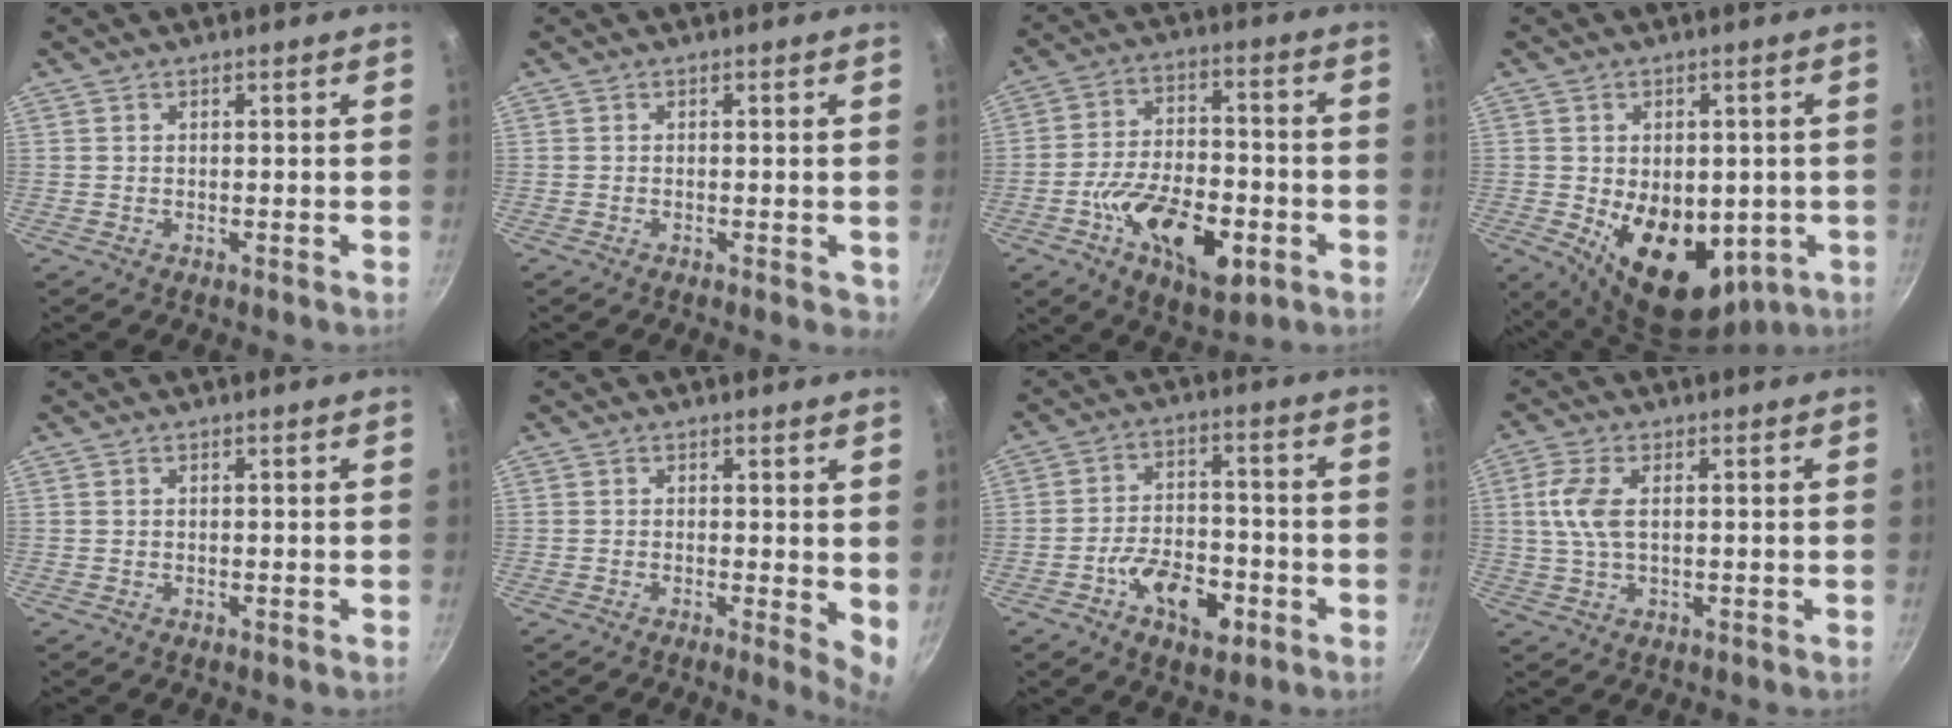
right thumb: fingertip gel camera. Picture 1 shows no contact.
{"total": 2.3, "force": [-0.7, 0.9, 2.0], "torque": [-0.026, -0.005, -0.010]}
{"total": 17.0, "force": [-6.2, 8.8, 13.1], "torque": [-0.197, 0.028, -0.100]}
{"total": 15.9, "force": [-2.8, 10.5, 11.7], "torque": [-0.139, -0.018, -0.018]}
{"total": 0.0}
{"total": 4.5, "force": [0.4, 1.5, 4.2], "torque": [-0.052, -0.012, 0.003]}
{"total": 10.8, "force": [-4.8, 6.0, 7.5], "torque": [-0.104, 0.032, -0.080]}
{"total": 6.3, "force": [1.0, 3.0, 5.4], "torque": [-0.119, 0.006, 0.018]}